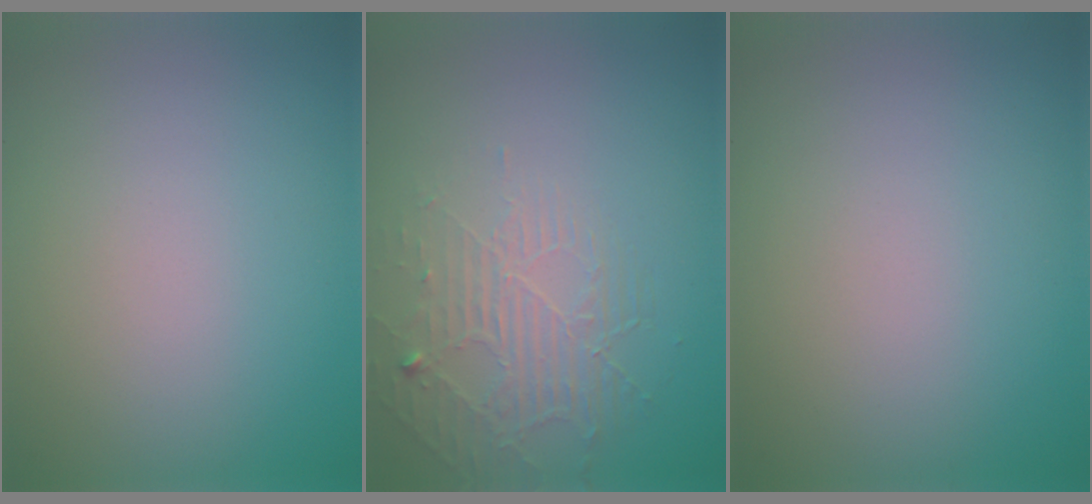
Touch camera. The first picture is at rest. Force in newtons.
{"total": 2.2, "press": 1.4, "slide": 1.7}
{"total": 0.0}